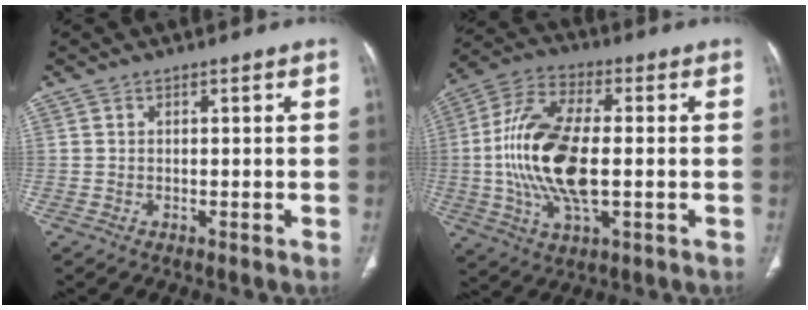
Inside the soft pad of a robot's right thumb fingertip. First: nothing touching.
{"total": 18.3, "force": [-0.9, 8.3, 16.3], "torque": [-0.336, 0.011, -0.016]}